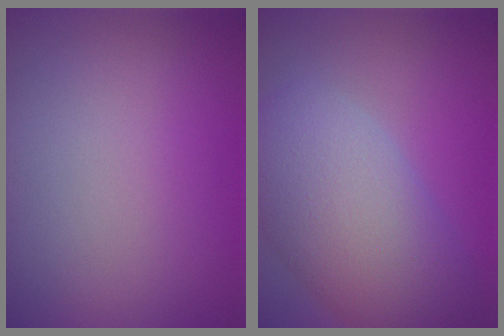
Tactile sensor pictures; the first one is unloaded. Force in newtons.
{"total": 8.6, "press": 8.6, "slide": 0.5}